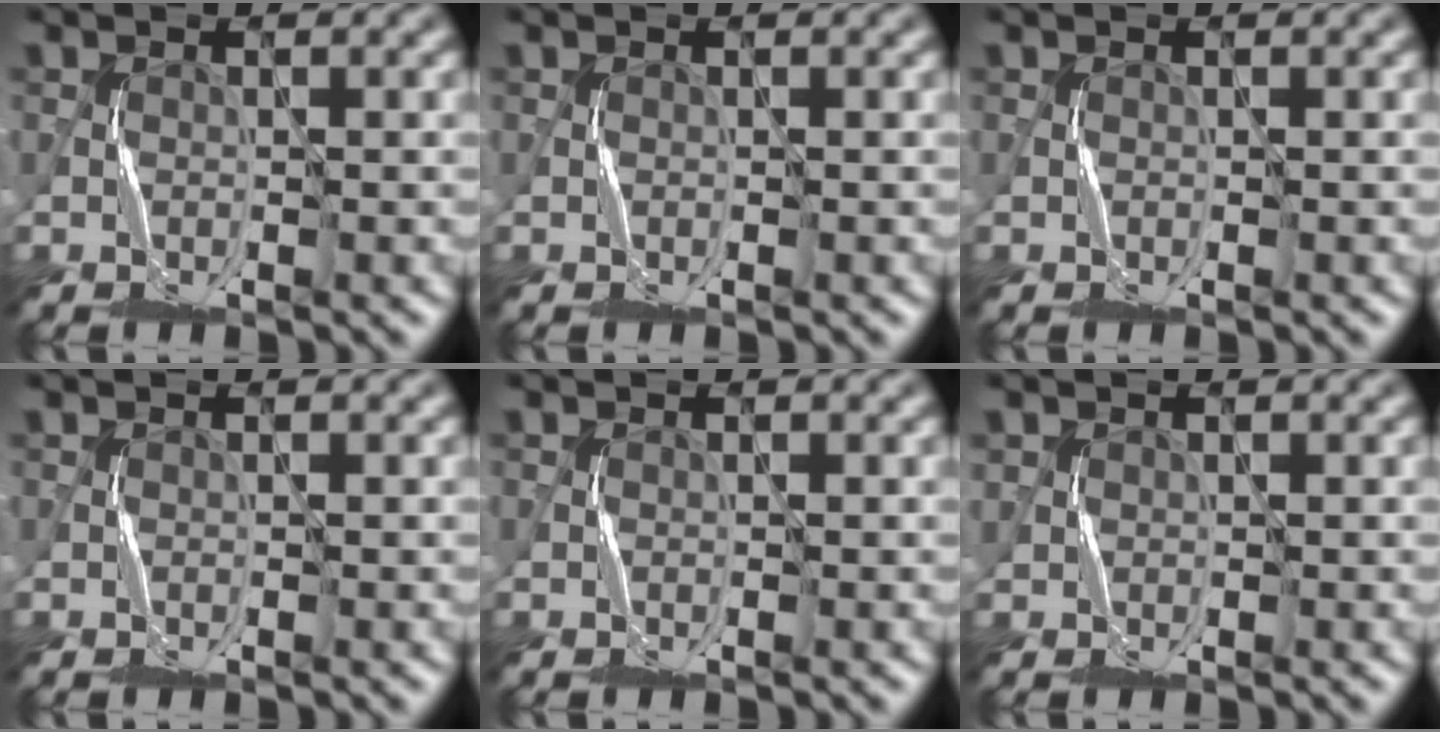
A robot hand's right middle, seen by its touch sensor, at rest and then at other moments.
{"total": 0.0}
{"total": 0.0}
{"total": 0.0}
{"total": 0.0}
{"total": 0.7, "force": [0.3, 0.6, 0.0], "torque": [0.004, 0.000, 0.008]}